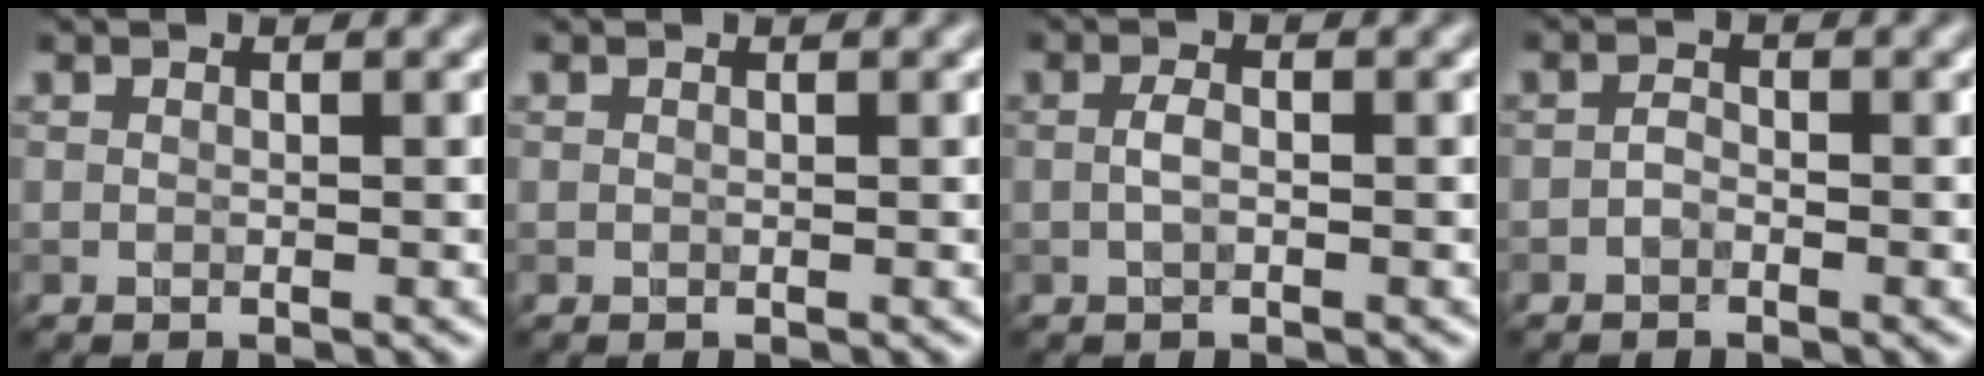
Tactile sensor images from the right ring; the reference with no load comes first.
{"total": 0.0}
{"total": 1.3, "force": [-0.3, 0.5, 1.2], "torque": [-0.026, 0.001, -0.008]}
{"total": 0.9, "force": [-0.6, 0.5, 0.5], "torque": [-0.011, 0.001, -0.013]}